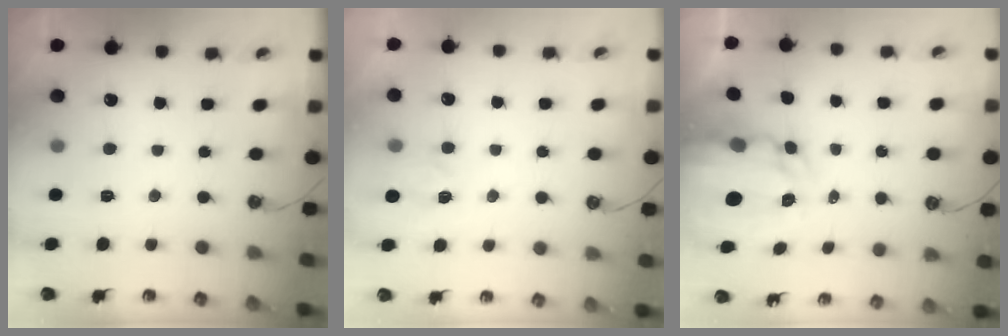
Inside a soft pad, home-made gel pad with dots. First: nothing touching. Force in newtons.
{"total": 2.9, "press": 2.8, "slide": 0.4}
{"total": 6.4, "press": 6.4, "slide": 0.6}